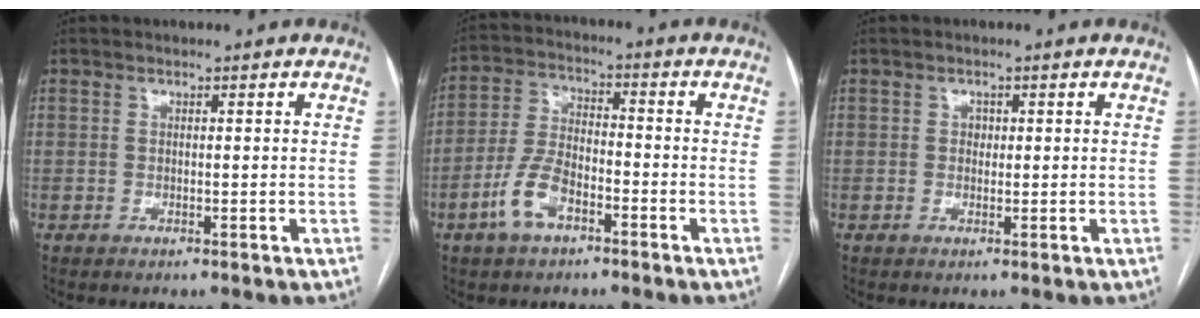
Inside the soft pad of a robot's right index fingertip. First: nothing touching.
{"total": 8.0, "force": [-4.1, 3.7, 5.8], "torque": [-0.135, 0.009, -0.080]}
{"total": 1.3, "force": [0.1, 1.1, 0.8], "torque": [-0.010, 0.005, 0.001]}